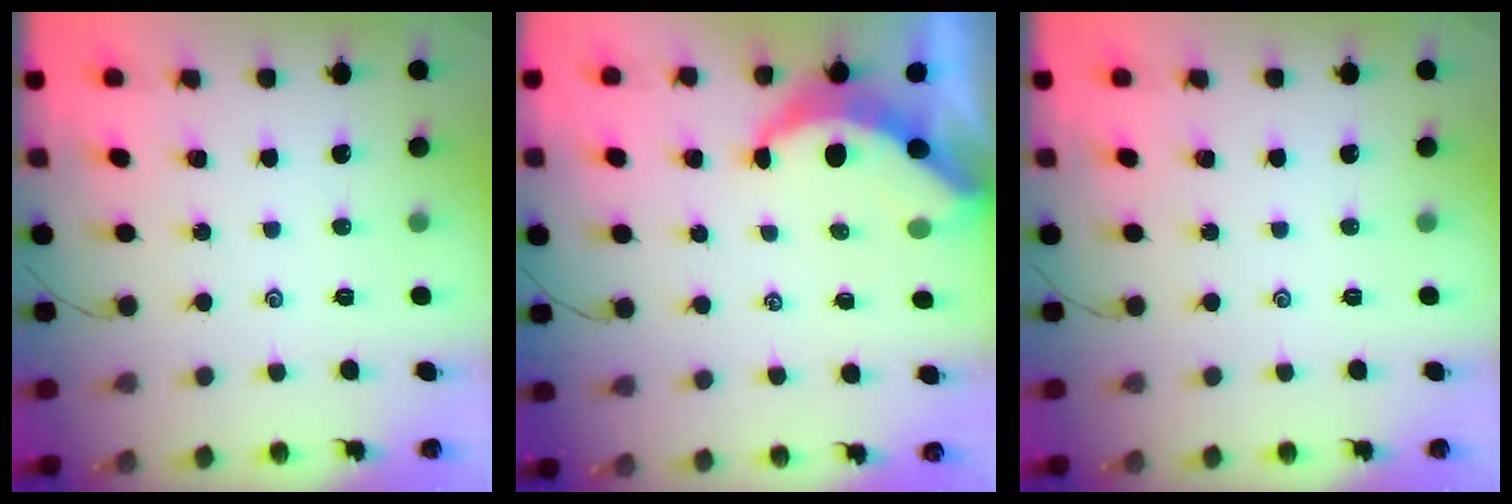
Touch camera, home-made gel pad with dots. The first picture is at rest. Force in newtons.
{"total": 6.3, "press": 6.3, "slide": 0.2}
{"total": 0.0}